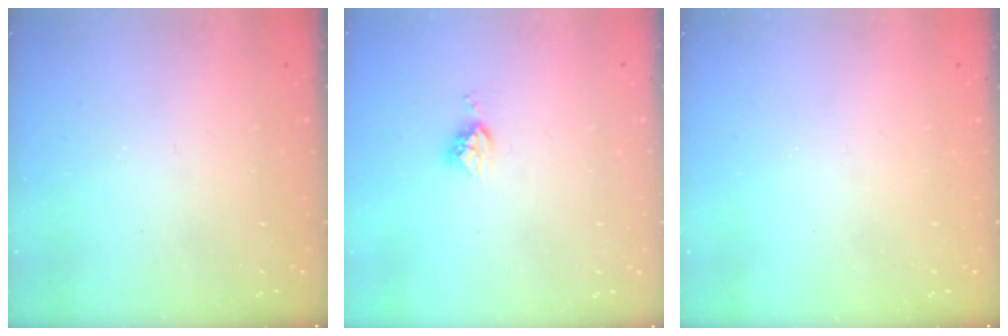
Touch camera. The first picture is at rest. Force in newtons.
{"total": 5.4, "press": 5.4, "slide": 0.1}
{"total": 0.0}